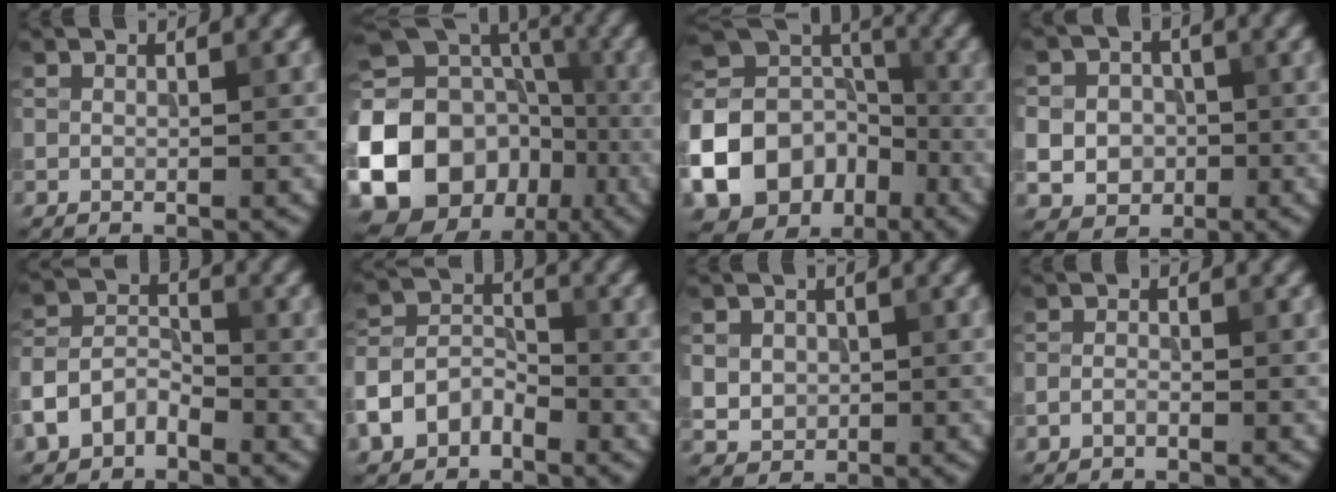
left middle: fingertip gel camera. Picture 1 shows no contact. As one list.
[{"total": 23.2, "force": [-6.8, 20.1, 9.3], "torque": [-0.206, -0.017, -0.143]}, {"total": 13.8, "force": [-5.9, 11.1, 5.7], "torque": [-0.148, -0.016, -0.113]}, {"total": 6.9, "force": [-0.5, 6.4, 2.7], "torque": [-0.057, 0.014, -0.032]}, {"total": 4.3, "force": [-2.4, 2.8, 2.2], "torque": [-0.048, 0.006, -0.055]}, {"total": 4.8, "force": [-2.7, 3.3, 2.2], "torque": [-0.046, 0.002, -0.059]}, {"total": 3.0, "force": [0.3, 2.7, 1.3], "torque": [-0.030, 0.000, 0.009]}, {"total": 0.8, "force": [-0.5, 0.4, 0.4], "torque": [-0.008, 0.001, -0.013]}]